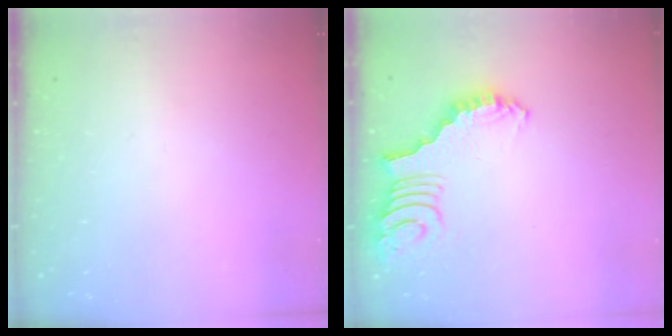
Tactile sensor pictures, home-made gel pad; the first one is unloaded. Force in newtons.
{"total": 2.7, "press": 2.7, "slide": 0.5}